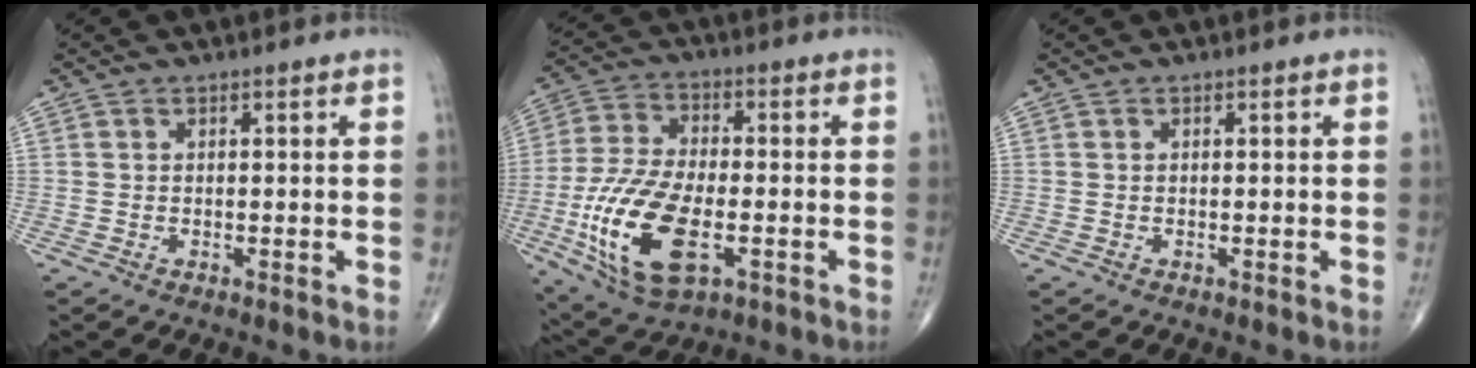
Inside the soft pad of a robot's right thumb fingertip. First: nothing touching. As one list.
[{"total": 18.0, "force": [-5.0, 8.7, 14.9], "torque": [-0.303, 0.005, -0.083]}, {"total": 0.0}]